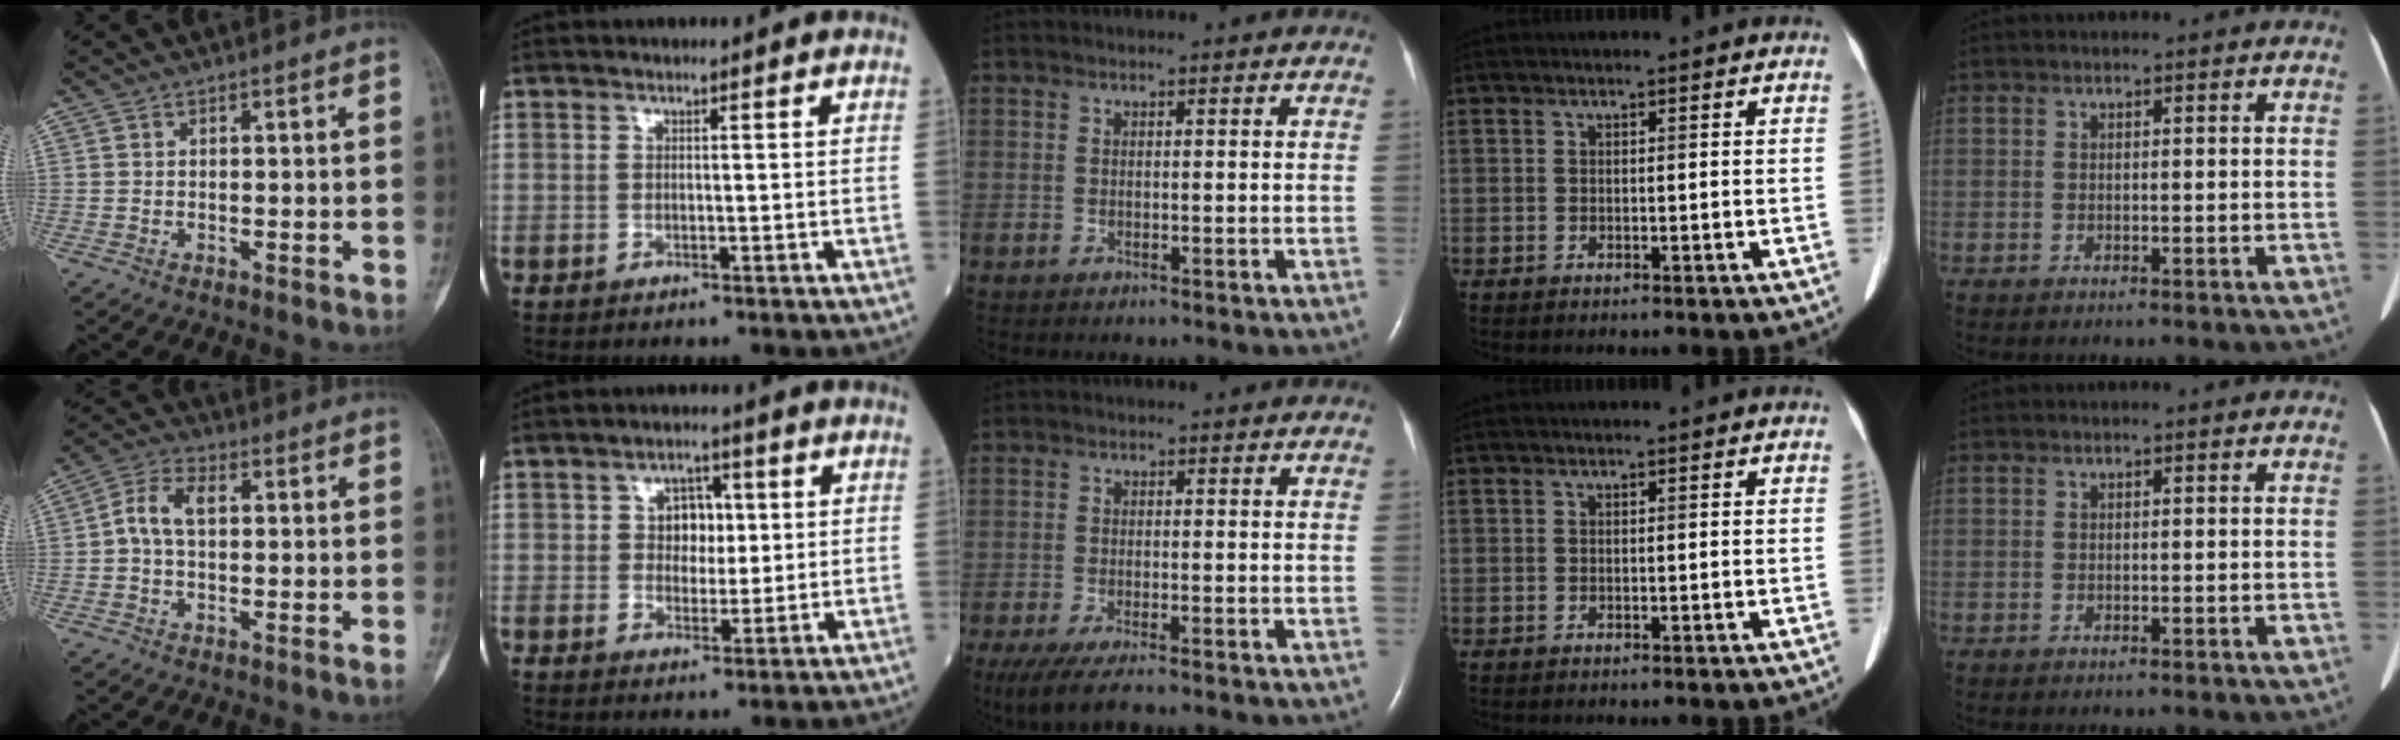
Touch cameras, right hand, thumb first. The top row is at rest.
{"thumb": {"total": 6.0, "force": [0.5, 3.4, 4.9], "torque": [-0.100, 0.017, 0.000]}, "index": {"total": 4.8, "force": [1.0, 3.3, 3.3], "torque": [-0.046, 0.011, 0.018]}, "middle": {"total": 5.7, "force": [-4.3, 0.4, 3.7], "torque": [-0.068, -0.017, -0.071]}}